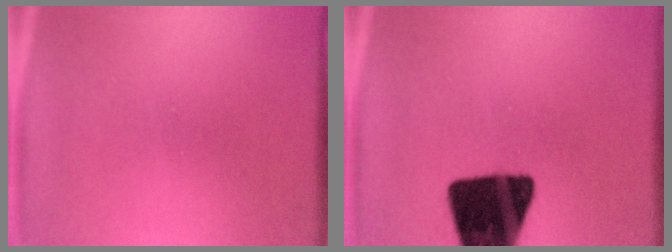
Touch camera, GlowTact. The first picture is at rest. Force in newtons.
{"total": 18.0}